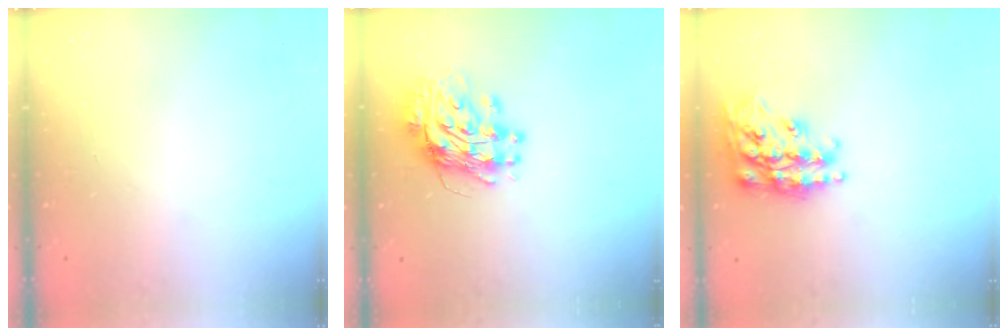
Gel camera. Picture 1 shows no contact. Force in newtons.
{"total": 11.6, "press": 11.6, "slide": 1.2}
{"total": 20.4, "press": 20.4, "slide": 1.4}